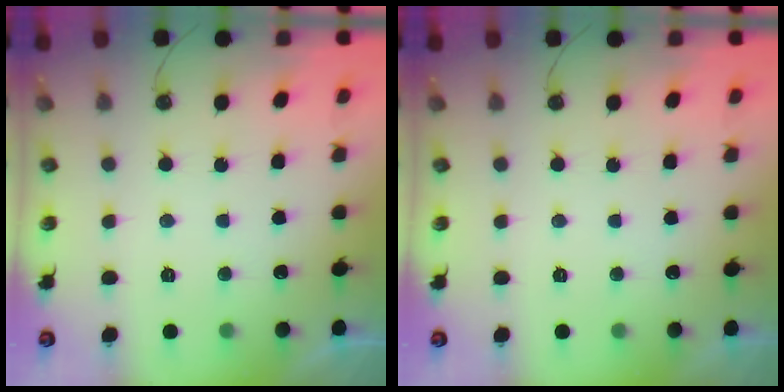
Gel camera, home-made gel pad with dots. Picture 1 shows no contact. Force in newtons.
{"total": 0.0}